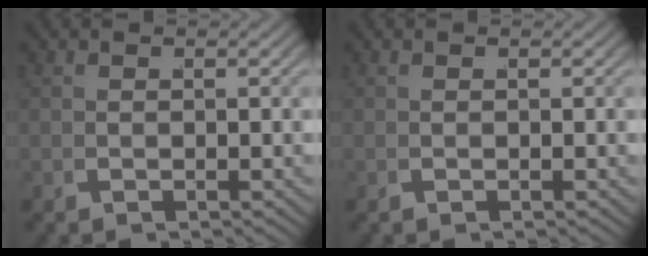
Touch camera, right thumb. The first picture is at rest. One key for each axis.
{"total": 0.0}